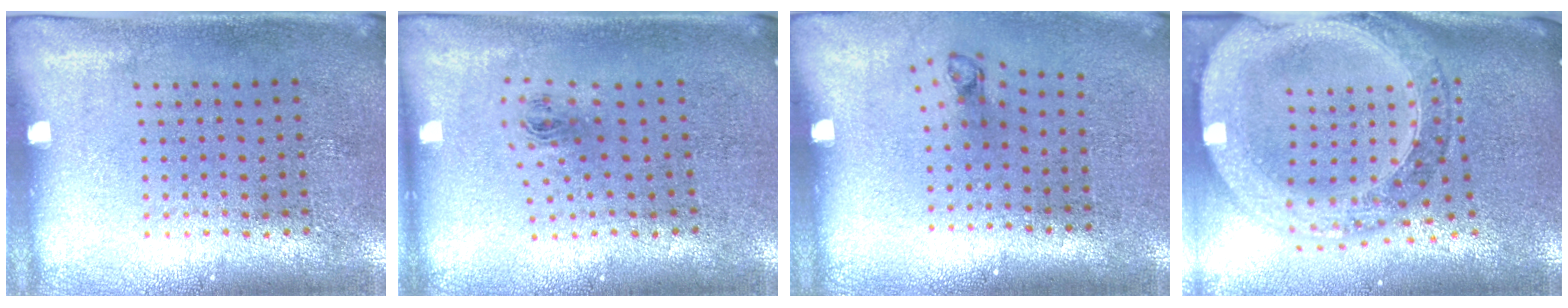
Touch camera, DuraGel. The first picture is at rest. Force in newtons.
{"total": 0.9, "press": 0.4, "slide": 0.8}
{"total": 0.8, "press": 0.3, "slide": 0.7}
{"total": 3.0, "press": 2.5, "slide": 1.6}